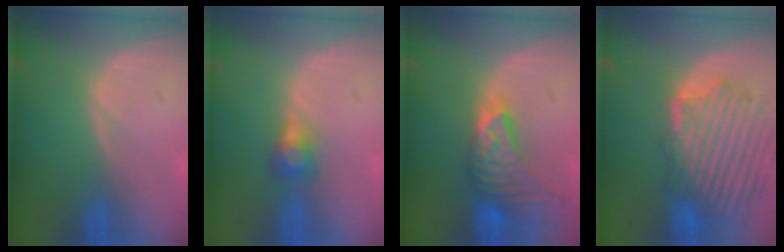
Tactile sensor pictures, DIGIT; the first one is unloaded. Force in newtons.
{"total": 2.8, "press": 2.6, "slide": 1.0}
{"total": 9.1, "press": 8.2, "slide": 3.9}
{"total": 12.0, "press": 11.3, "slide": 4.1}